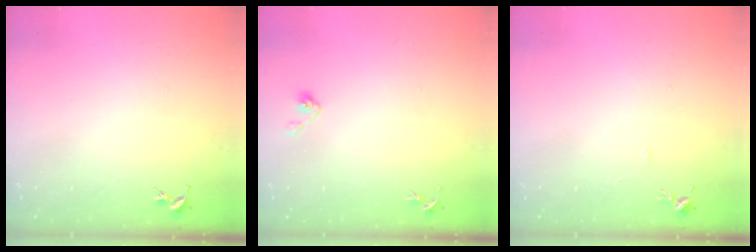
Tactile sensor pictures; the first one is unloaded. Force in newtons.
{"total": 4.0, "press": 3.6, "slide": 1.8}
{"total": 4.3, "press": 4.2, "slide": 0.6}